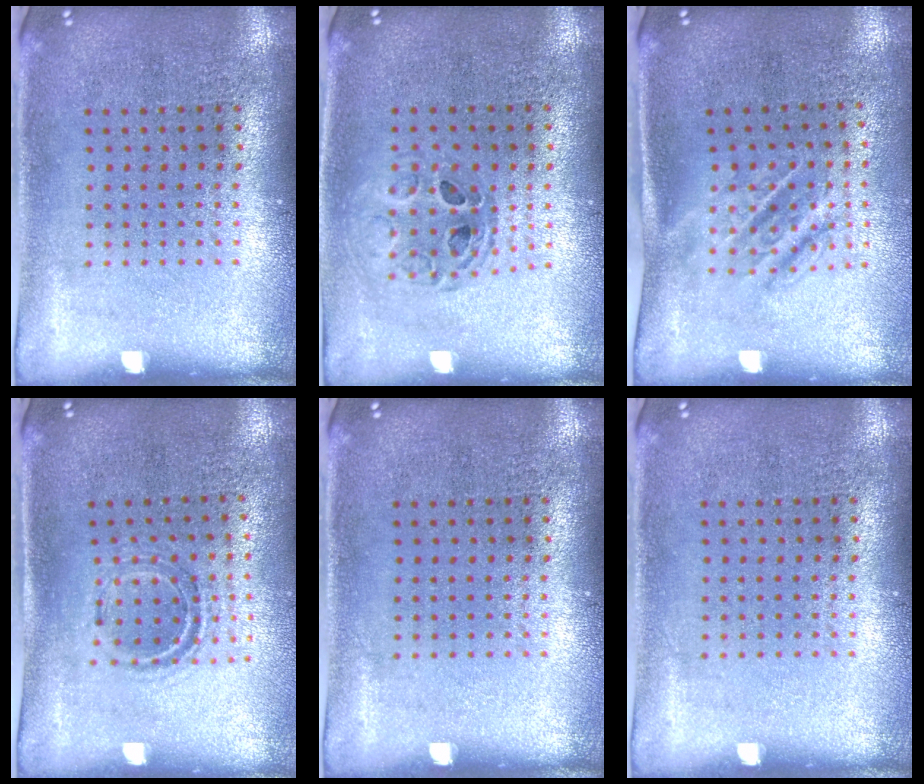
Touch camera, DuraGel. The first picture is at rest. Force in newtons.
{"total": 0.9, "press": 0.9, "slide": 0.1}
{"total": 1.7, "press": 1.3, "slide": 1.1}
{"total": 1.0, "press": 0.9, "slide": 0.3}
{"total": 0.0}
{"total": 0.0}